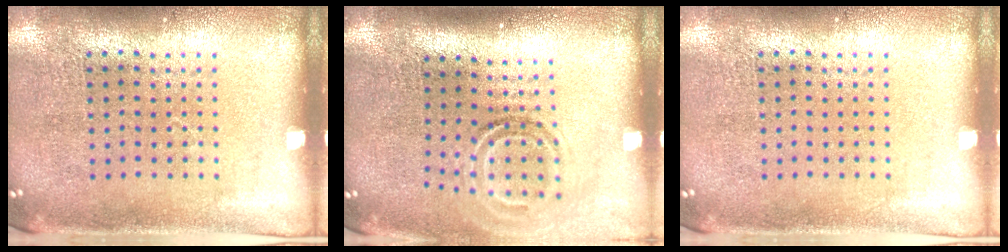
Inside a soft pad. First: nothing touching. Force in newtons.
{"total": 1.8, "press": 1.1, "slide": 1.4}
{"total": 0.0}